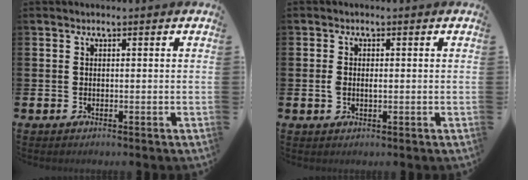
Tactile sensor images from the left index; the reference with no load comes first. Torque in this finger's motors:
{"motor_torque": [0.13, 0.29, -0.05, 0.04]}